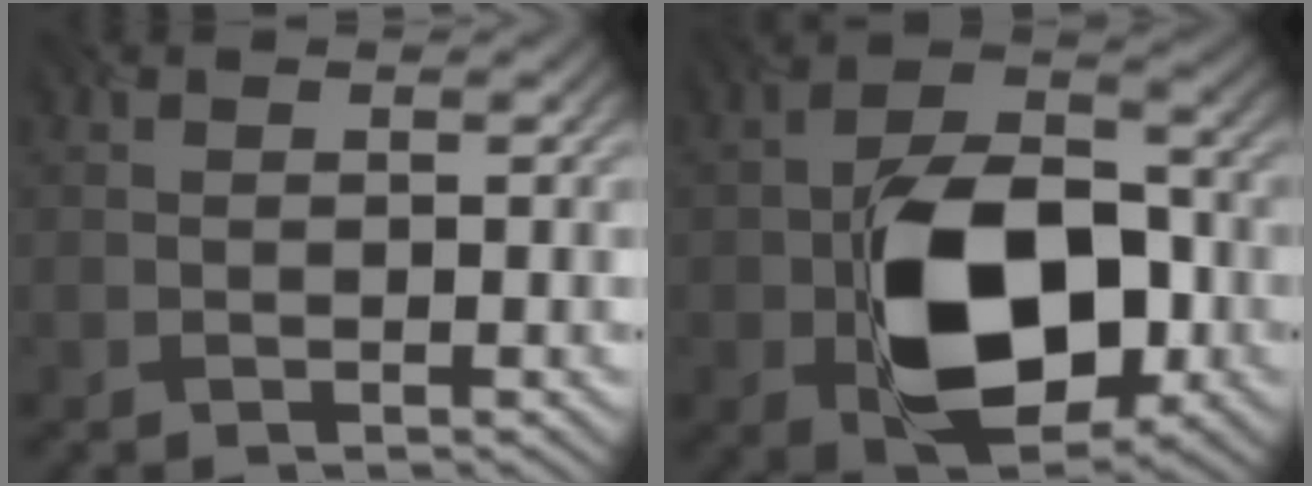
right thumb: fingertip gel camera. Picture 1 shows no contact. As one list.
[{"total": 13.6, "force": [-3.9, 8.7, 9.7], "torque": [-0.168, -0.022, -0.061]}]